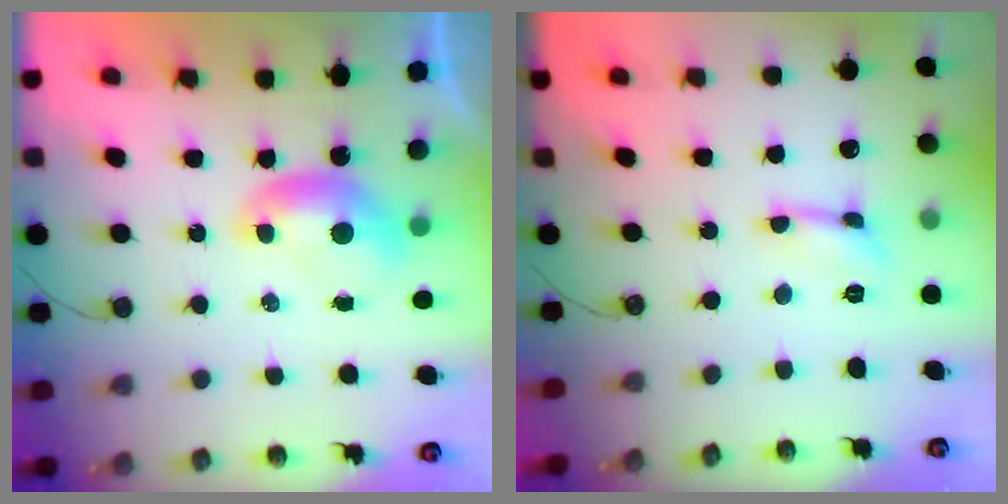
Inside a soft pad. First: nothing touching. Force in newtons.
{"total": 0.0}